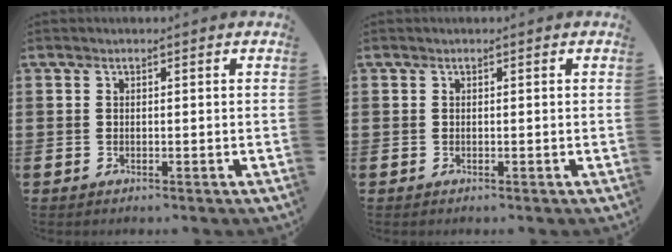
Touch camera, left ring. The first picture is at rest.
{"total": 0.0}